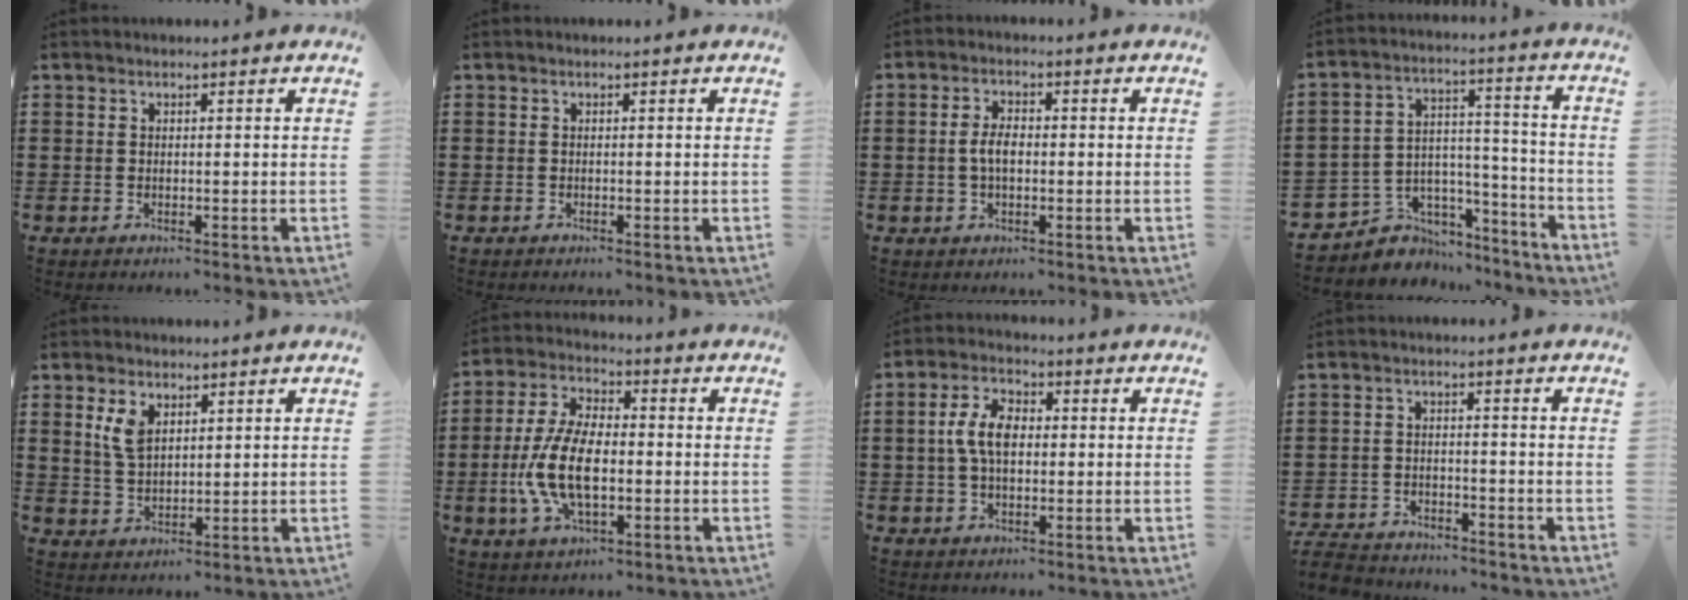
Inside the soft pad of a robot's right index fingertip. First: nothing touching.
{"total": 0.0}
{"total": 3.7, "force": [-0.3, 1.9, 3.1], "torque": [-0.075, 0.001, -0.011]}
{"total": 5.7, "force": [-4.1, 4.0, 0.2], "torque": [-0.024, 0.004, -0.078]}
{"total": 4.5, "force": [2.1, 2.6, 3.0], "torque": [-0.070, 0.008, 0.038]}
{"total": 10.6, "force": [-2.0, 5.3, 8.9], "torque": [-0.215, -0.007, -0.044]}
{"total": 6.2, "force": [0.3, 3.6, 5.1], "torque": [-0.118, 0.011, -0.002]}
{"total": 4.4, "force": [-4.3, 0.5, 0.2], "torque": [-0.019, -0.002, -0.095]}